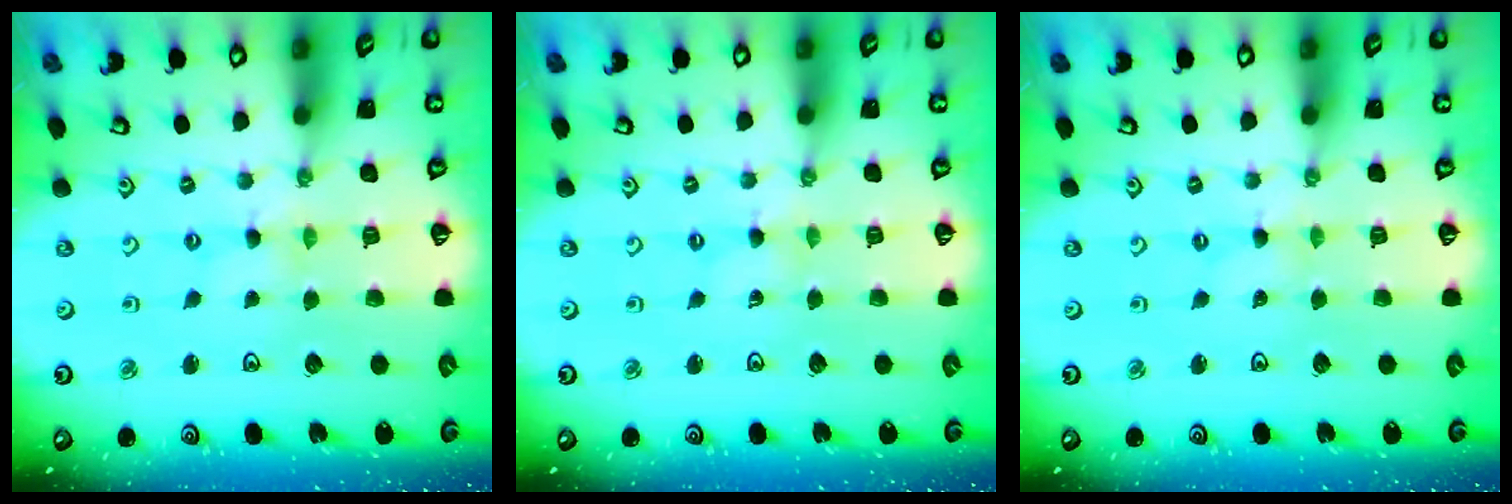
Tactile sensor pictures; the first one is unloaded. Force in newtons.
{"total": 0.0}
{"total": 0.0}